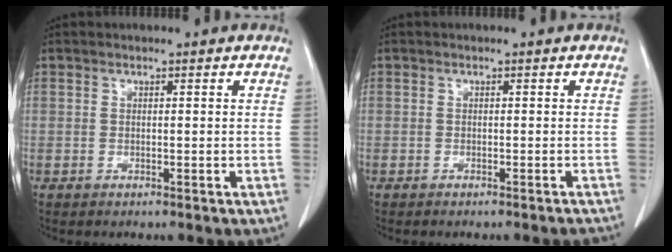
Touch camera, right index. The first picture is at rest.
{"total": 2.2, "force": [-2.2, 0.2, 0.5], "torque": [-0.002, -0.005, -0.028]}